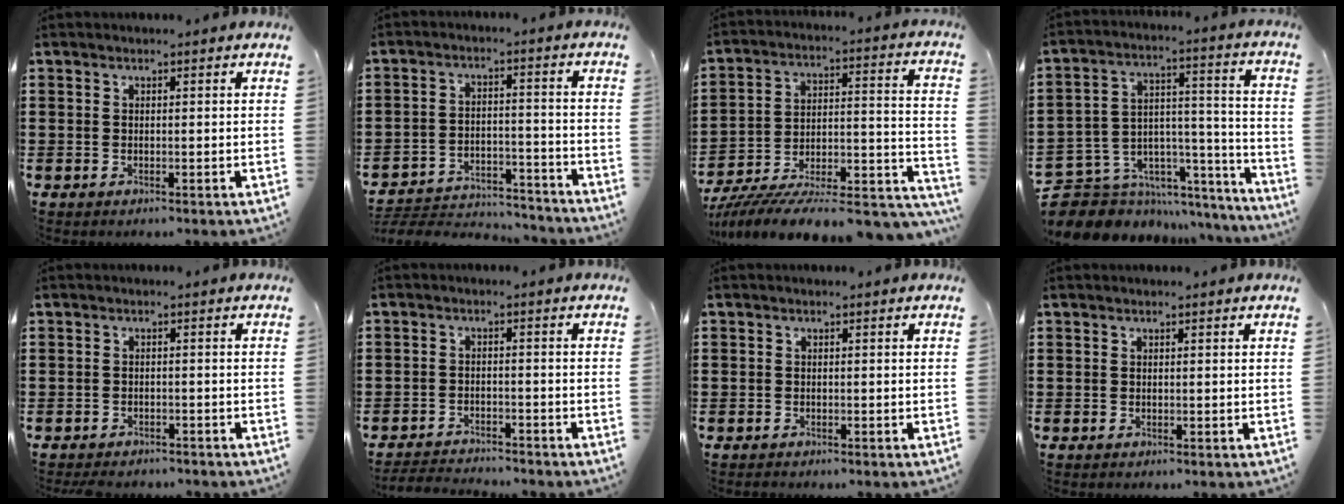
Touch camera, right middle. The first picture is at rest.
{"total": 4.7, "force": [-4.5, 1.2, 0.4], "torque": [-0.015, 0.009, -0.095]}
{"total": 9.7, "force": [-8.6, 1.6, 4.1], "torque": [-0.048, 0.009, -0.162]}
{"total": 5.7, "force": [-4.4, 3.6, 0.1], "torque": [-0.027, -0.022, -0.083]}
{"total": 1.7, "force": [-1.7, 0.3, -0.1], "torque": [-0.003, 0.000, -0.038]}
{"total": 3.2, "force": [-3.1, 0.6, -0.3], "torque": [-0.004, -0.002, -0.068]}
{"total": 0.8, "force": [-0.6, 0.6, -0.1], "torque": [0.000, 0.002, -0.013]}
{"total": 0.0}